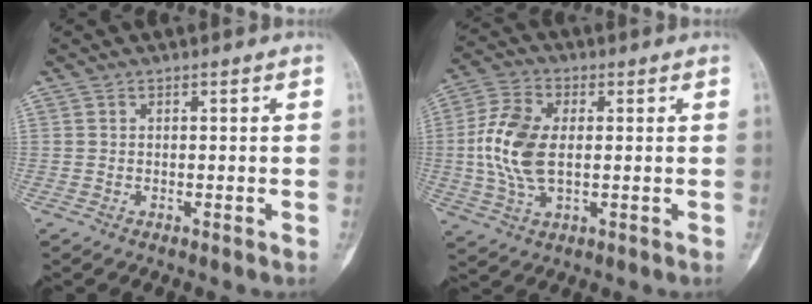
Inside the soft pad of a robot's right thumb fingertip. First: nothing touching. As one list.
[{"total": 11.7, "force": [0.4, 6.5, 9.7], "torque": [-0.211, 0.007, 0.007]}]